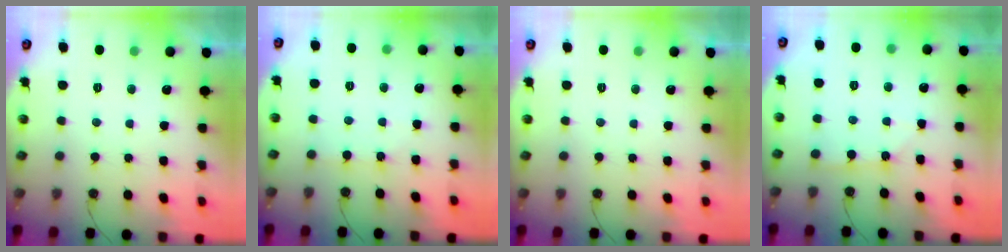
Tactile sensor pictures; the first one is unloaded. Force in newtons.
{"total": 2.0, "press": 2.0, "slide": 0.3}
{"total": 0.0}
{"total": 2.8, "press": 2.8, "slide": 0.3}